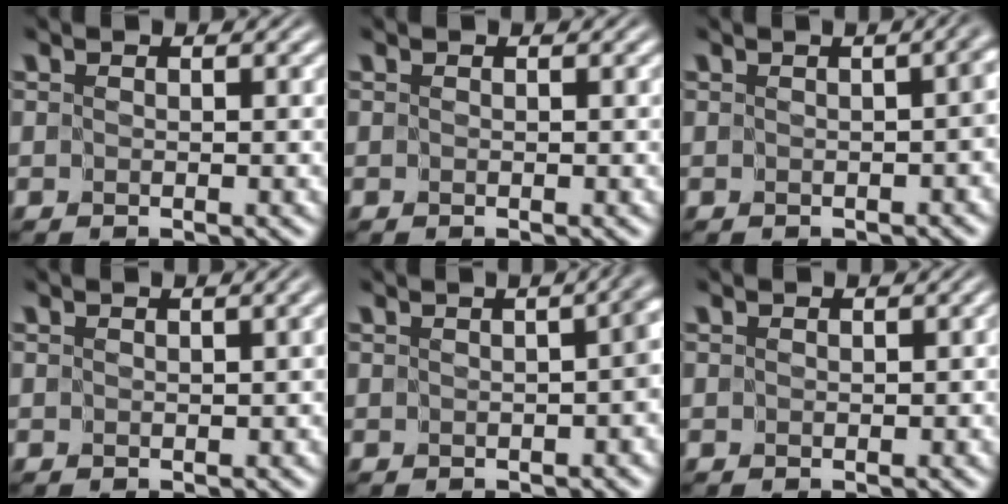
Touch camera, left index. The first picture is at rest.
{"total": 0.0}
{"total": 3.6, "force": [0.0, 1.6, 3.3], "torque": [-0.009, 0.018, 0.000]}
{"total": 1.2, "force": [0.0, 0.5, 1.1], "torque": [-0.005, 0.003, 0.006]}
{"total": 4.3, "force": [-0.3, 1.7, 4.0], "torque": [-0.015, 0.014, 0.001]}
{"total": 0.5, "force": [-0.4, 0.3, 0.1], "torque": [0.005, 0.004, -0.001]}